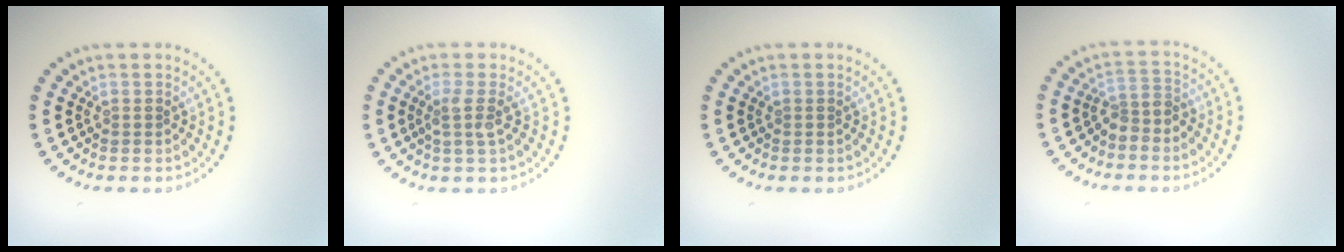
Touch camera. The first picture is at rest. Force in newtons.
{"total": 1.8, "press": 1.3, "slide": 1.3}
{"total": 0.0}
{"total": 2.2, "press": 1.6, "slide": 1.5}